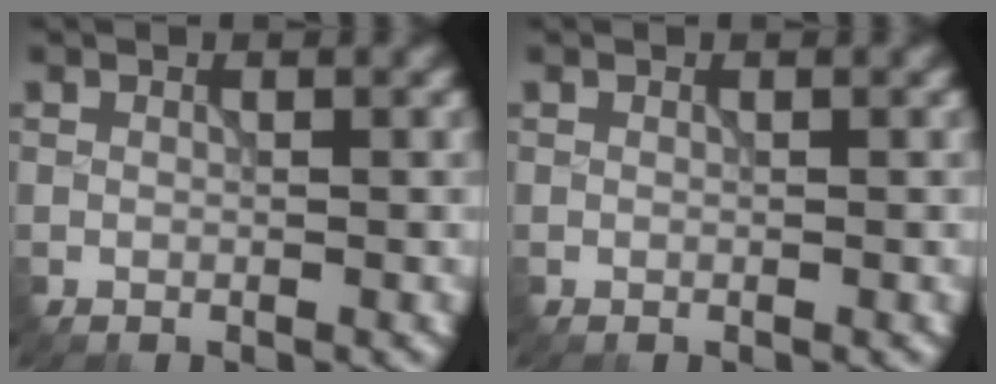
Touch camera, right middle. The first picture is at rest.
{"total": 0.0}